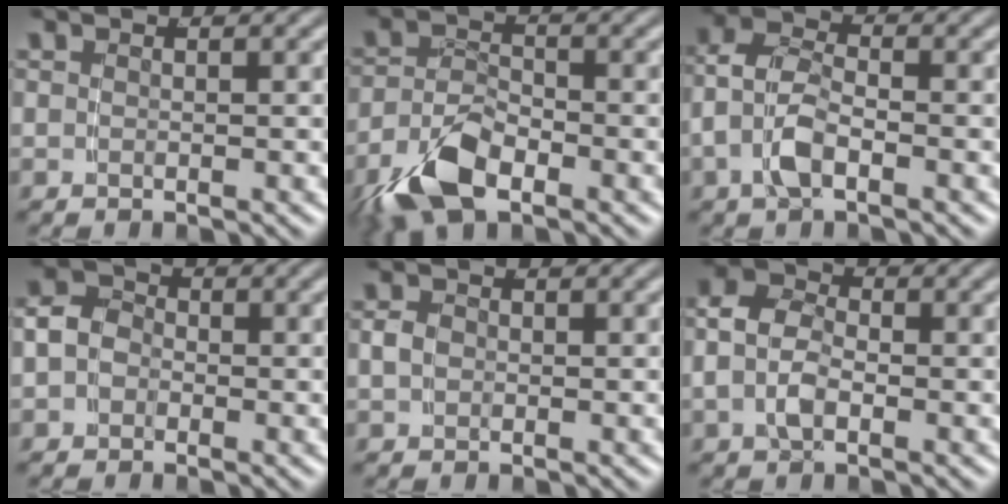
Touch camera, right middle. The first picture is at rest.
{"total": 6.0, "force": [-3.3, 2.9, 4.0], "torque": [-0.068, -0.007, -0.056]}
{"total": 5.8, "force": [-0.9, 4.4, 3.7], "torque": [-0.090, -0.016, -0.021]}
{"total": 4.5, "force": [-0.2, 4.0, 2.0], "torque": [-0.037, -0.007, -0.011]}
{"total": 0.6, "force": [-0.1, 0.4, 0.5], "torque": [-0.008, 0.001, 0.001]}
{"total": 6.4, "force": [0.0, 5.2, 3.8], "torque": [-0.078, 0.003, -0.014]}